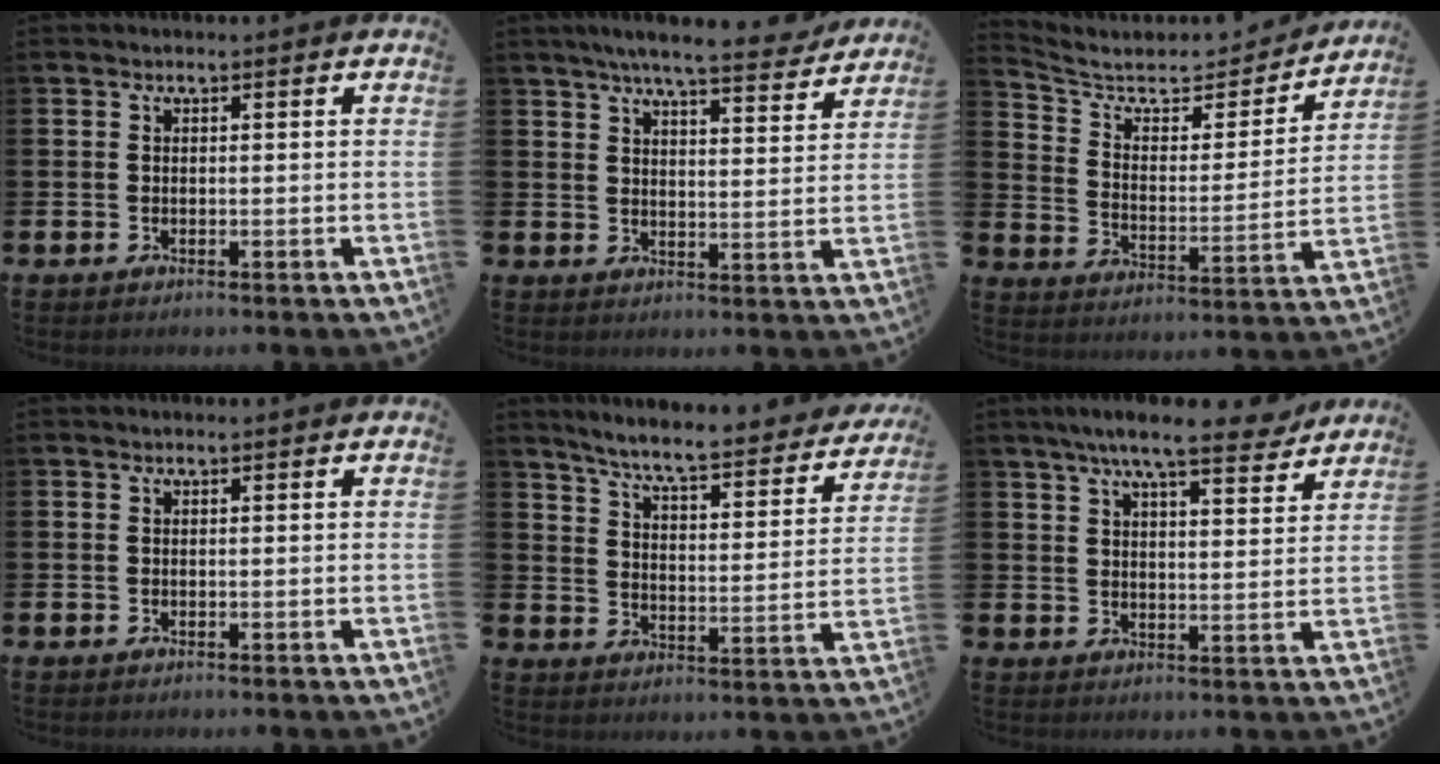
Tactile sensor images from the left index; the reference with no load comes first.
{"total": 6.7, "force": [6.2, 0.5, 2.6], "torque": [-0.054, -0.037, 0.105]}
{"total": 6.7, "force": [5.8, 2.7, 2.2], "torque": [-0.069, -0.051, 0.092]}
{"total": 0.0}
{"total": 6.9, "force": [6.3, 0.3, 2.7], "torque": [-0.079, -0.052, 0.102]}
{"total": 8.5, "force": [7.5, 1.1, 3.8], "torque": [-0.080, -0.034, 0.131]}